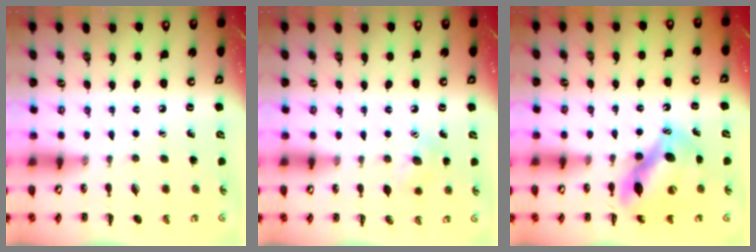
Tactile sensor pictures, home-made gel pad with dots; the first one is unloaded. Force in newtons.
{"total": 5.6, "press": 5.5, "slide": 1.2}
{"total": 12.4, "press": 12.0, "slide": 3.1}